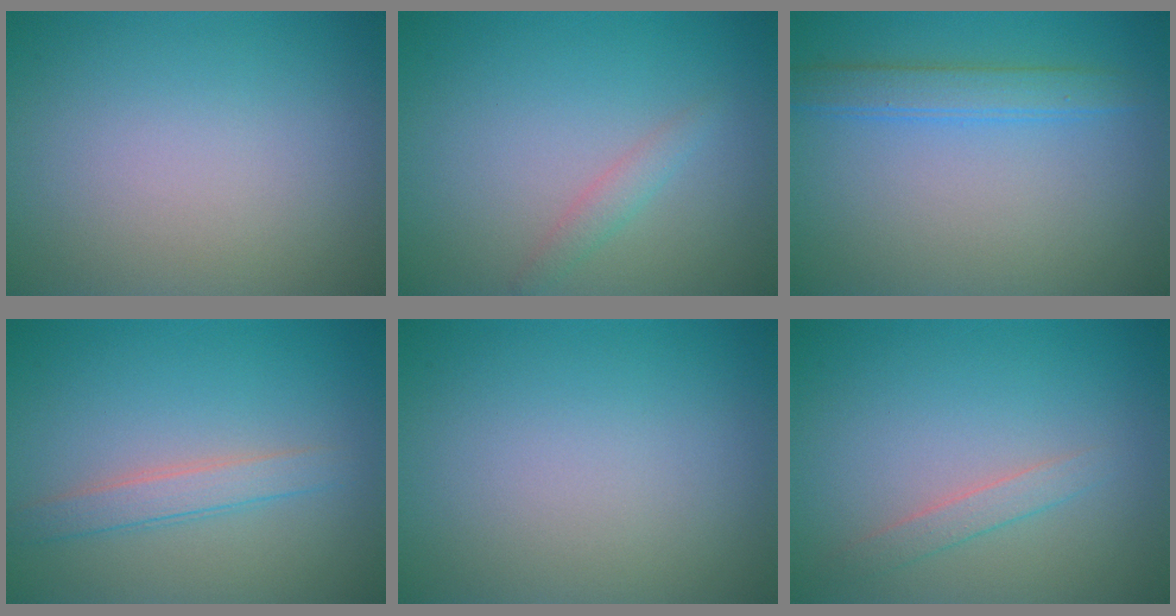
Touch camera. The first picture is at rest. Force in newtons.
{"total": 1.3, "press": 1.3, "slide": 0.0}
{"total": 2.0, "press": 2.0, "slide": 0.1}
{"total": 2.3, "press": 2.2, "slide": 0.1}
{"total": 0.0}
{"total": 1.5, "press": 1.5, "slide": 0.1}